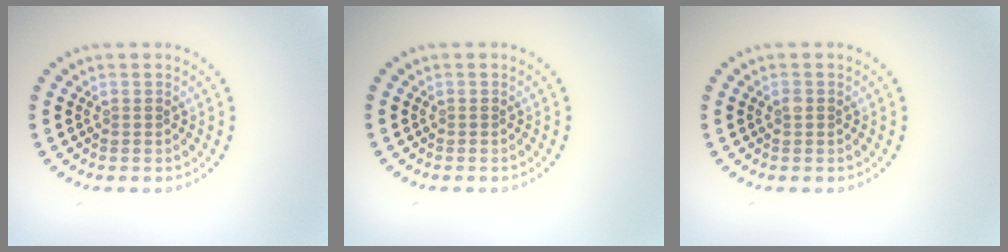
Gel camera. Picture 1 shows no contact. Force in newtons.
{"total": 0.0}
{"total": 0.8, "press": 0.8, "slide": 0.0}